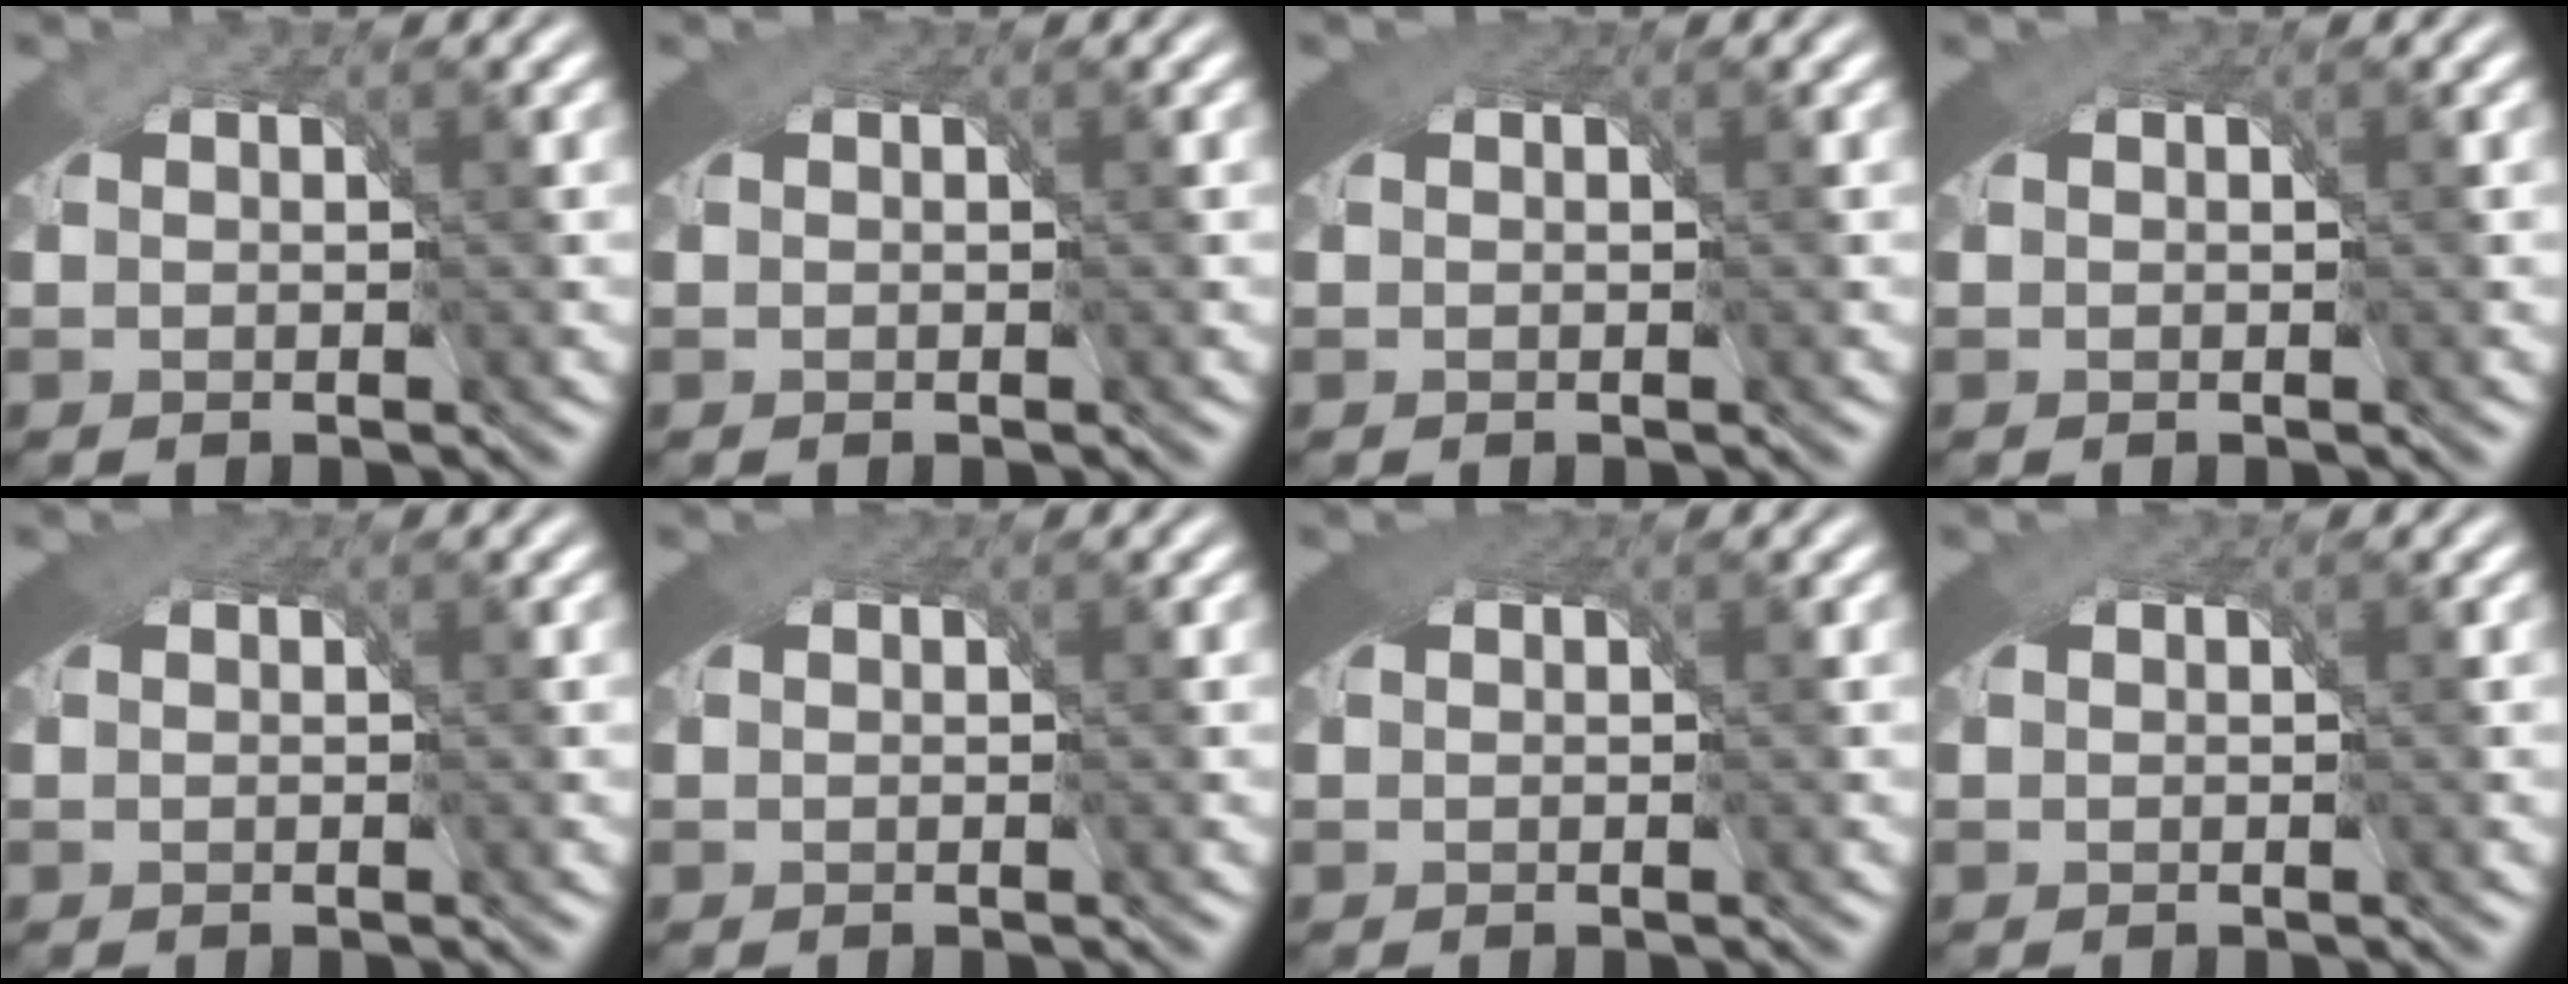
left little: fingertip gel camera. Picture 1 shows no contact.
{"total": 1.3, "force": [0.7, 0.8, 0.7], "torque": [-0.014, -0.002, 0.011]}
{"total": 1.8, "force": [1.0, 1.0, 1.2], "torque": [-0.021, -0.004, 0.016]}
{"total": 1.2, "force": [0.6, 0.8, 0.6], "torque": [-0.011, -0.002, 0.010]}
{"total": 1.9, "force": [1.0, 1.0, 1.3], "torque": [-0.023, -0.004, 0.016]}
{"total": 1.8, "force": [1.0, 1.0, 1.2], "torque": [-0.020, -0.004, 0.016]}
{"total": 2.3, "force": [1.0, 1.2, 1.7], "torque": [-0.032, -0.008, 0.019]}
{"total": 0.9, "force": [0.4, 0.7, 0.5], "torque": [-0.010, -0.002, 0.006]}